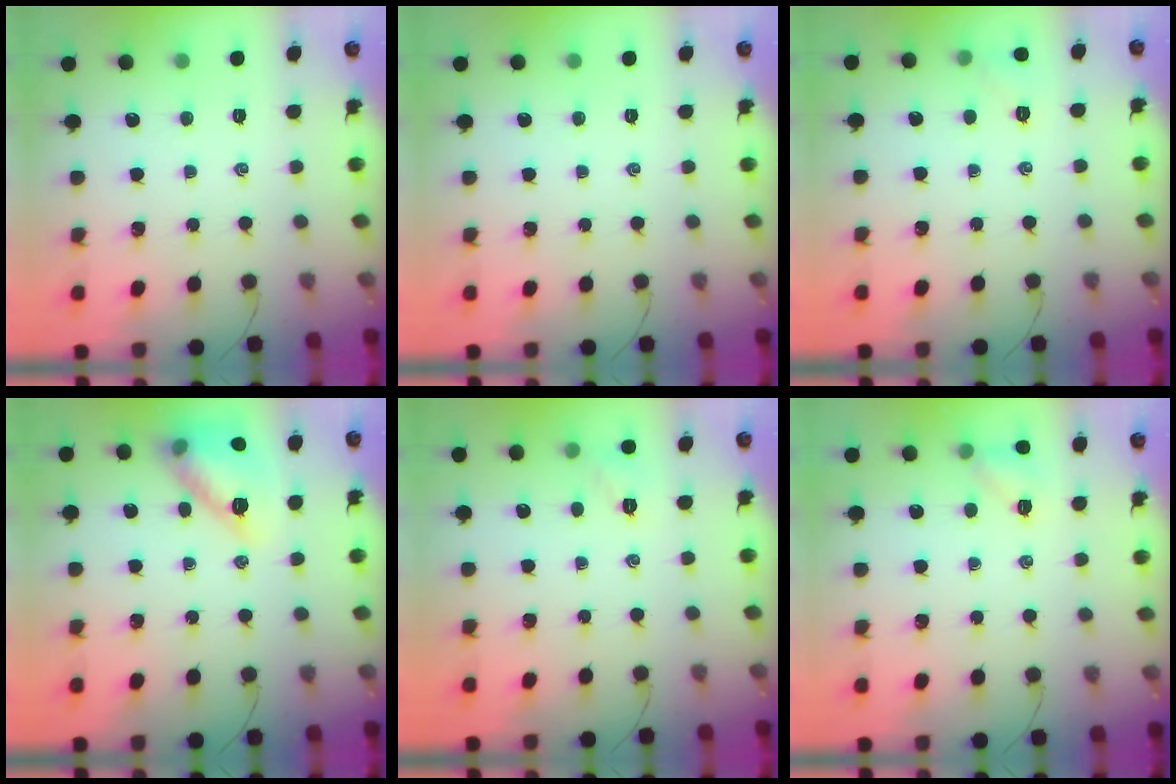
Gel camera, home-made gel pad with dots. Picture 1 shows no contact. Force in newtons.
{"total": 0.0}
{"total": 5.0, "press": 4.7, "slide": 1.5}
{"total": 14.7, "press": 14.6, "slide": 1.9}
{"total": 5.6, "press": 5.5, "slide": 1.2}
{"total": 5.8, "press": 5.7, "slide": 1.3}